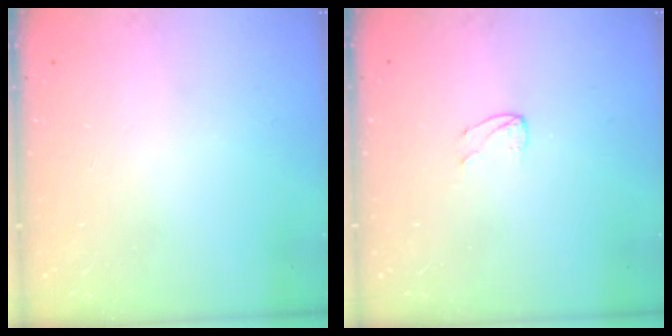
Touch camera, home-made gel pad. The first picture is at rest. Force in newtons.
{"total": 3.0, "press": 3.0, "slide": 0.3}